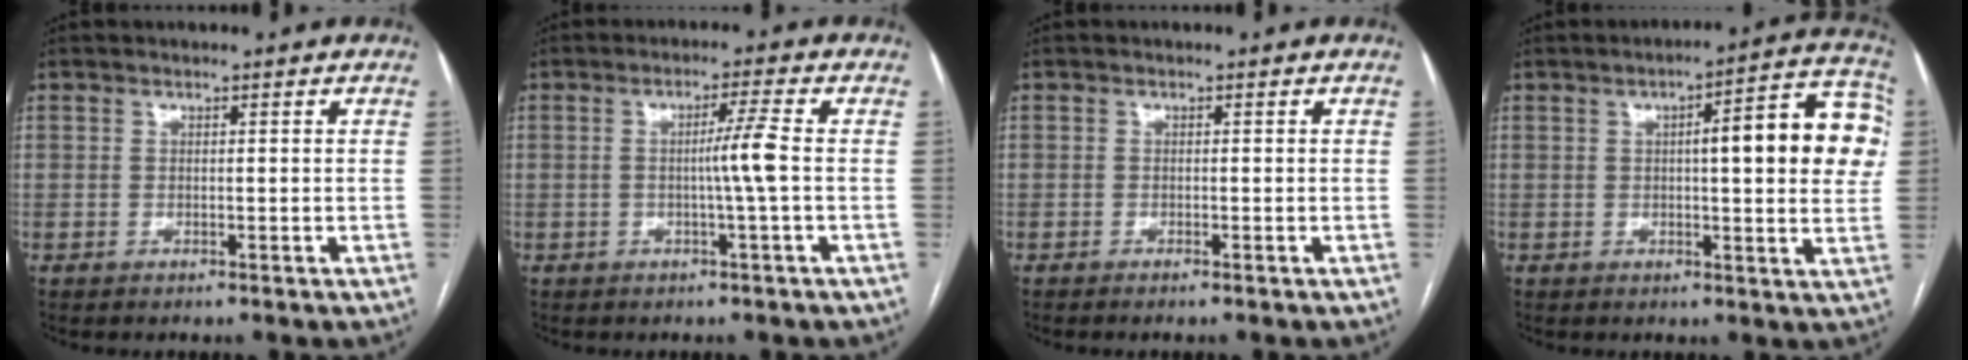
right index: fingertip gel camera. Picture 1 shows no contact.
{"total": 4.2, "force": [-0.5, -1.1, 4.1], "torque": [-0.071, 0.004, -0.008]}
{"total": 0.7, "force": [-0.6, -0.1, 0.4], "torque": [-0.010, -0.001, -0.010]}
{"total": 14.0, "force": [2.2, 2.8, 13.6], "torque": [-0.163, 0.032, 0.020]}